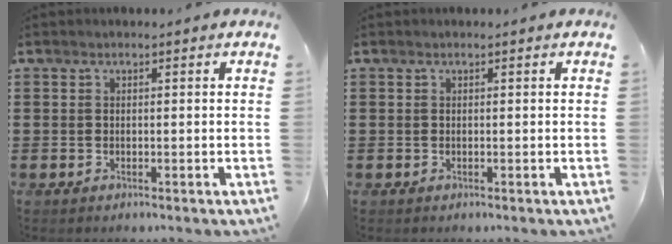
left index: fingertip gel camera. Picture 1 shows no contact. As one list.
[{"total": 0.0}]